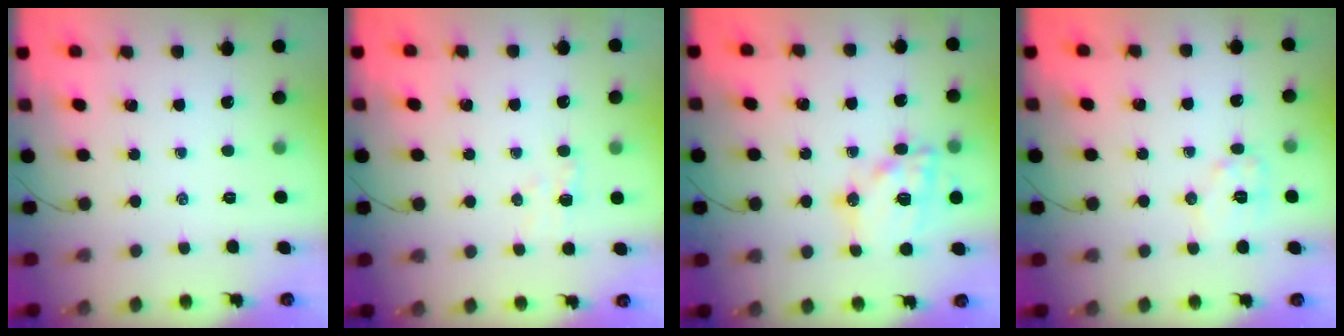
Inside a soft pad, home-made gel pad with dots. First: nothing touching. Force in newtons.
{"total": 3.3, "press": 3.1, "slide": 1.2}
{"total": 16.3, "press": 16.0, "slide": 3.3}
{"total": 7.9, "press": 7.9, "slide": 0.3}